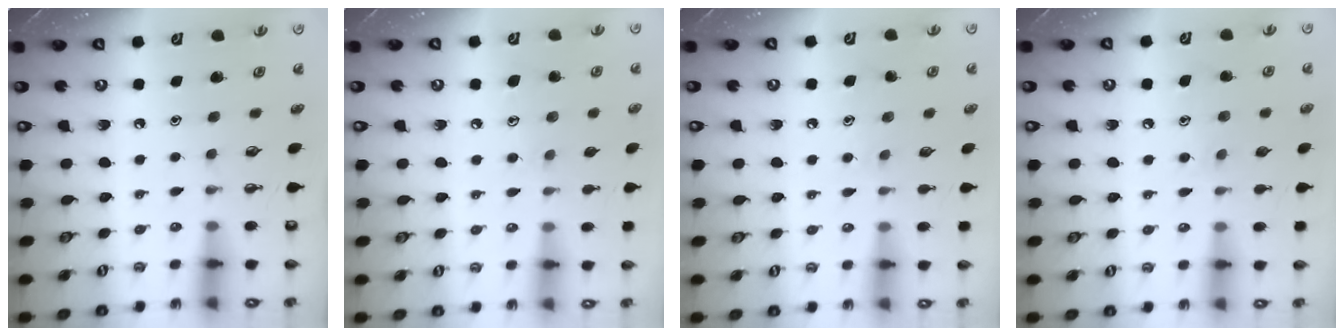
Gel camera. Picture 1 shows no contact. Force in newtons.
{"total": 8.9, "press": 8.9, "slide": 0.5}
{"total": 5.9, "press": 5.9, "slide": 0.5}
{"total": 7.9, "press": 7.9, "slide": 0.4}